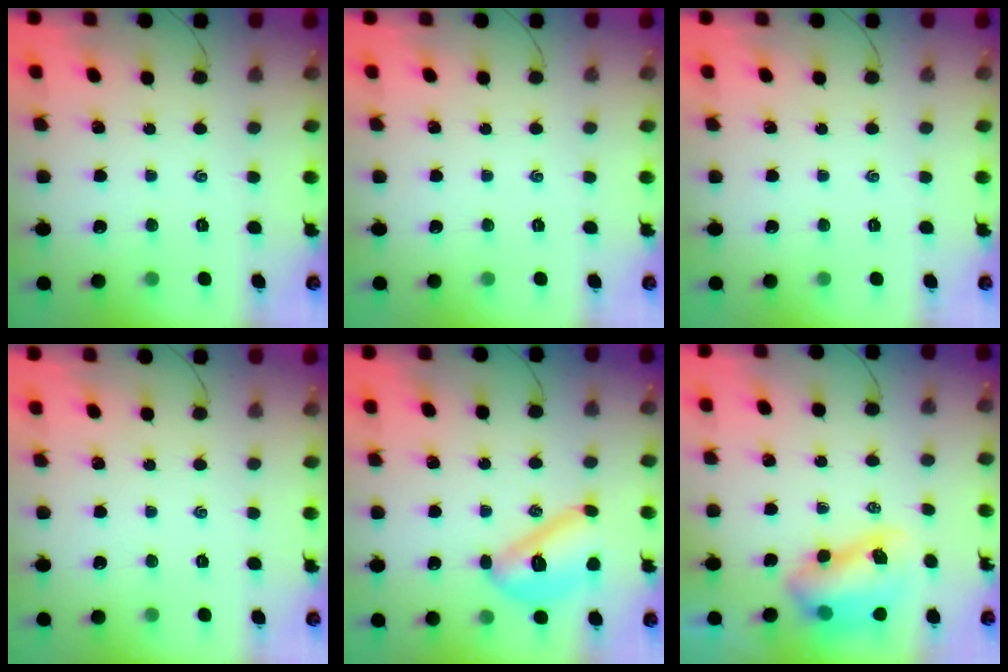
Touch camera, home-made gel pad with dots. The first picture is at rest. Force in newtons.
{"total": 0.0}
{"total": 0.0}
{"total": 0.0}
{"total": 11.7, "press": 11.7, "slide": 0.2}
{"total": 9.9, "press": 9.6, "slide": 2.1}